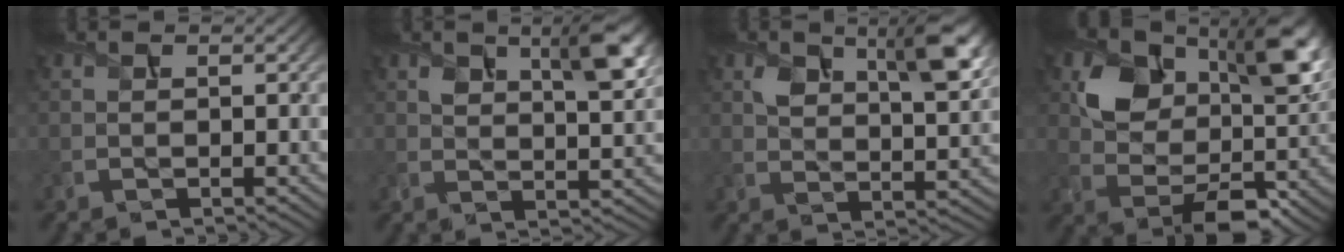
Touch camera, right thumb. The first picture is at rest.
{"total": 6.6, "force": [3.1, 2.7, 5.1], "torque": [-0.083, -0.007, 0.052]}
{"total": 7.8, "force": [3.7, 3.7, 5.8], "torque": [-0.098, -0.011, 0.061]}
{"total": 10.9, "force": [3.7, 7.3, 7.2], "torque": [-0.124, -0.017, 0.071]}